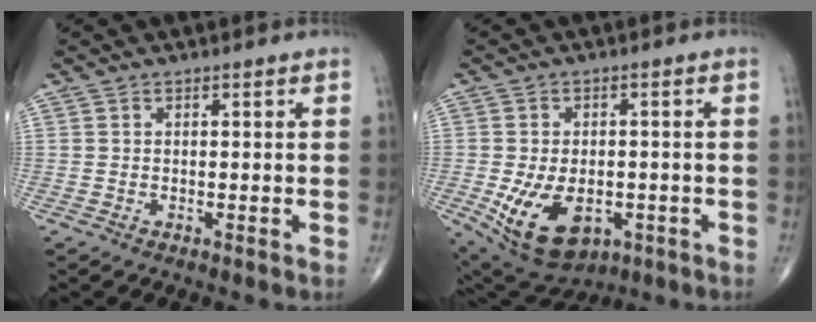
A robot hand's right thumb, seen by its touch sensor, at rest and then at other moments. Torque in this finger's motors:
{"motor_torque": [-0.22, 0.64, 0.54, 0.13, 0.10]}